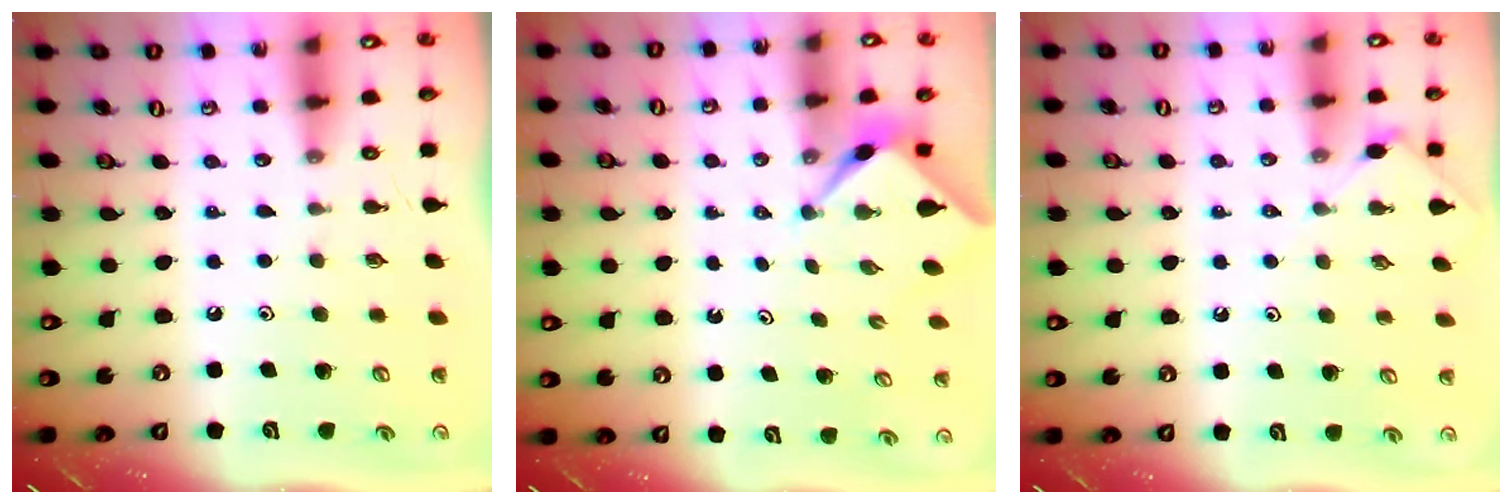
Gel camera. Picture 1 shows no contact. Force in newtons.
{"total": 2.1, "press": 2.1, "slide": 0.3}
{"total": 3.6, "press": 3.5, "slide": 0.7}